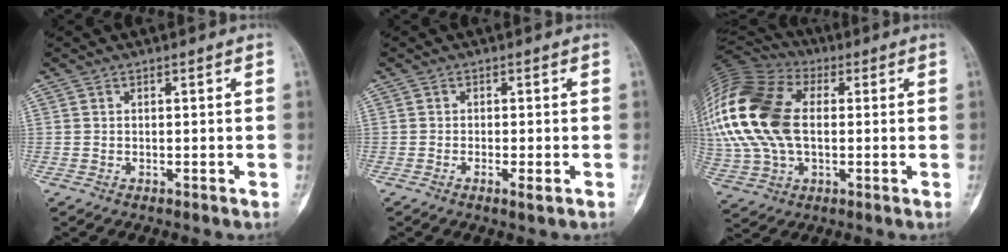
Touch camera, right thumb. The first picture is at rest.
{"total": 1.9, "force": [-0.9, 0.4, 1.7], "torque": [-0.031, -0.003, -0.018]}
{"total": 25.3, "force": [2.6, 15.7, 19.7], "torque": [-0.462, 0.015, 0.046]}